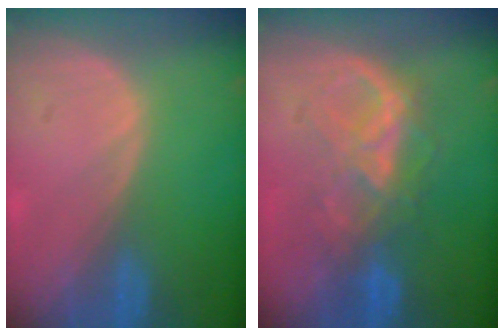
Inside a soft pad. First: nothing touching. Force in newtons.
{"total": 6.4, "press": 6.4, "slide": 0.7}